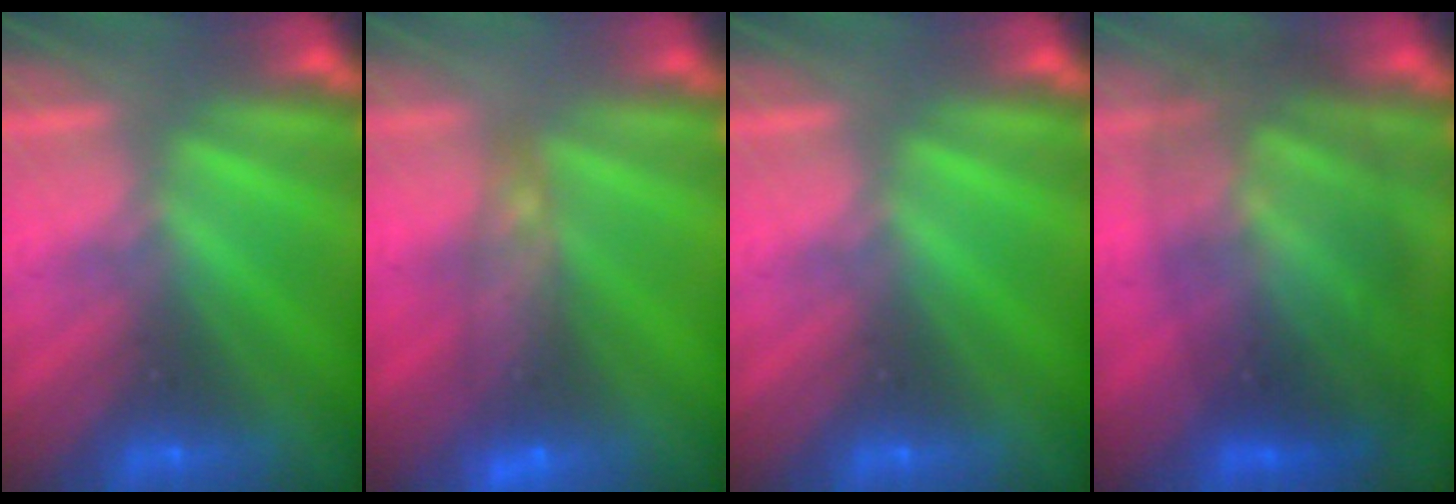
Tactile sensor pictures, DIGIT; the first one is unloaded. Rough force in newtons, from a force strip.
{"total": 6.0}
{"total": 0.0}
{"total": 11.8}